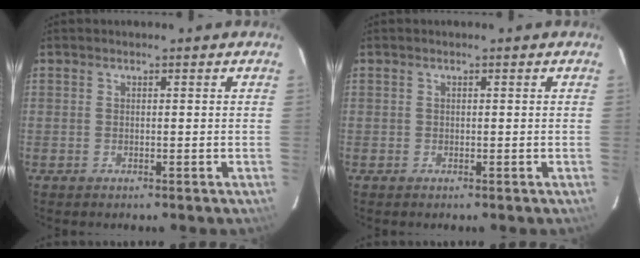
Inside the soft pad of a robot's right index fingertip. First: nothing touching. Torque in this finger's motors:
{"motor_torque": [-0.12, 0.08, 0.04, 0.00]}